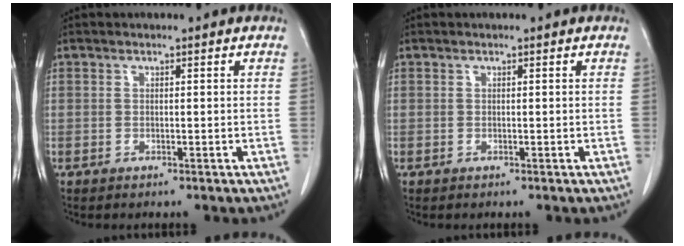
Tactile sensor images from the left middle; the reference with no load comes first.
{"total": 0.0}